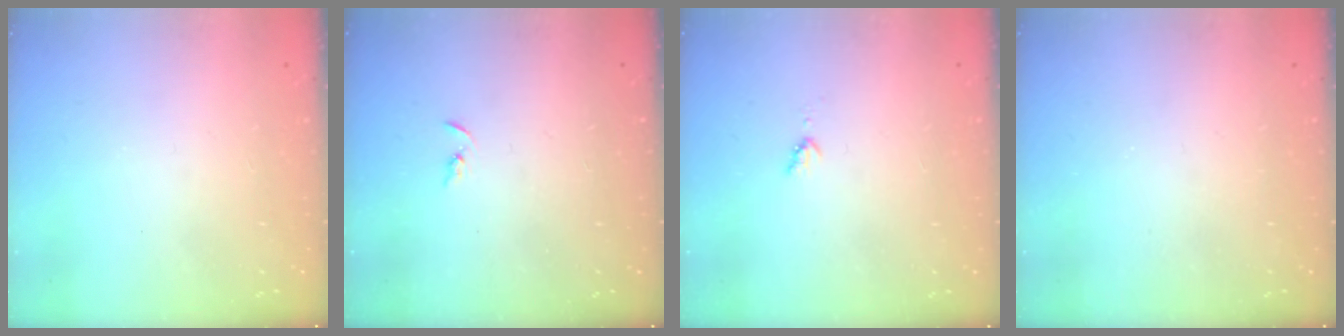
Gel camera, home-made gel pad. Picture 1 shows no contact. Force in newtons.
{"total": 2.4, "press": 2.3, "slide": 0.2}
{"total": 2.8, "press": 2.8, "slide": 0.4}
{"total": 0.0}